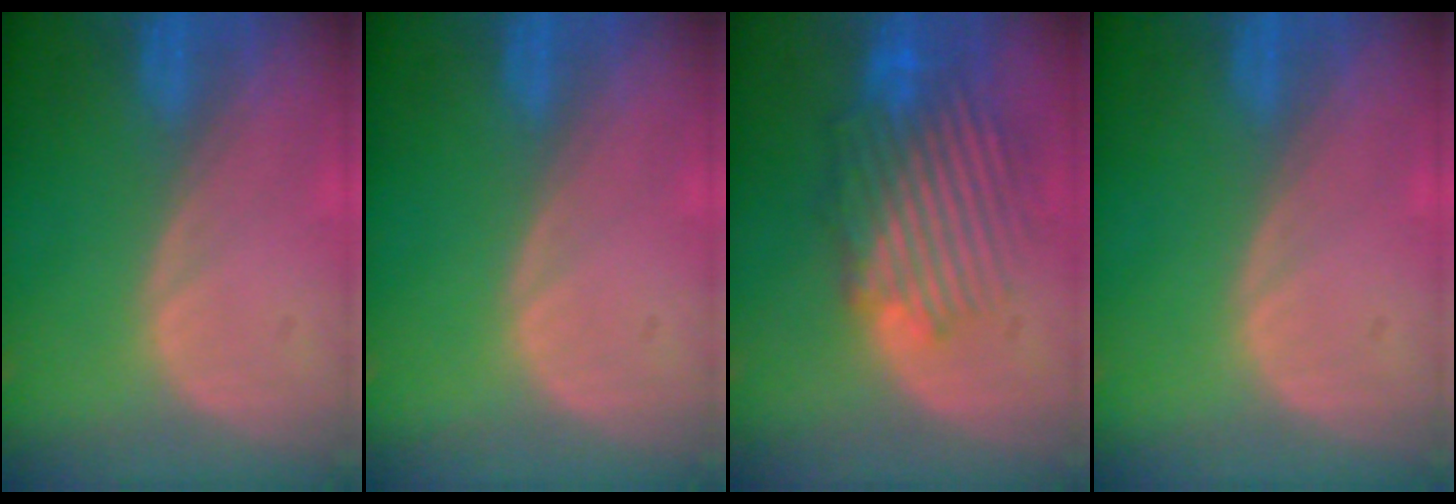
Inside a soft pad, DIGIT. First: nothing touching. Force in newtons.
{"total": 0.0}
{"total": 10.2, "press": 9.1, "slide": 4.5}
{"total": 0.0}